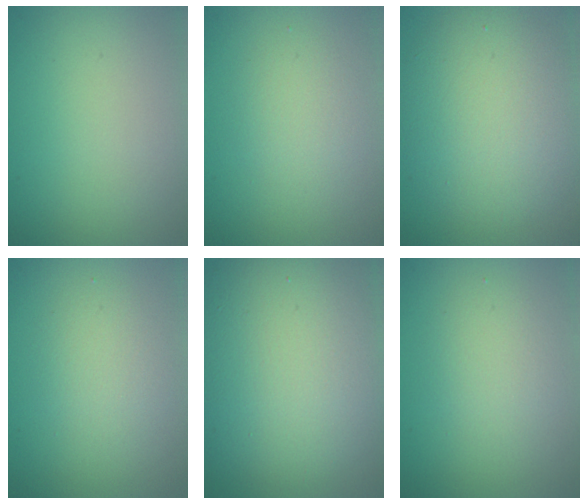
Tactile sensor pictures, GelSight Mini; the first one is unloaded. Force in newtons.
{"total": 2.0, "press": 2.0, "slide": 0.1}
{"total": 6.4, "press": 6.4, "slide": 0.4}
{"total": 2.2, "press": 2.2, "slide": 0.0}
{"total": 13.0, "press": 13.0, "slide": 0.9}
{"total": 2.1, "press": 2.1, "slide": 0.1}